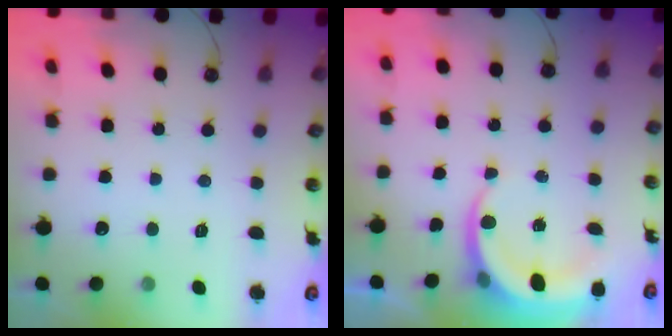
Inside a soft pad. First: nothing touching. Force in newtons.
{"total": 5.9, "press": 5.8, "slide": 0.4}